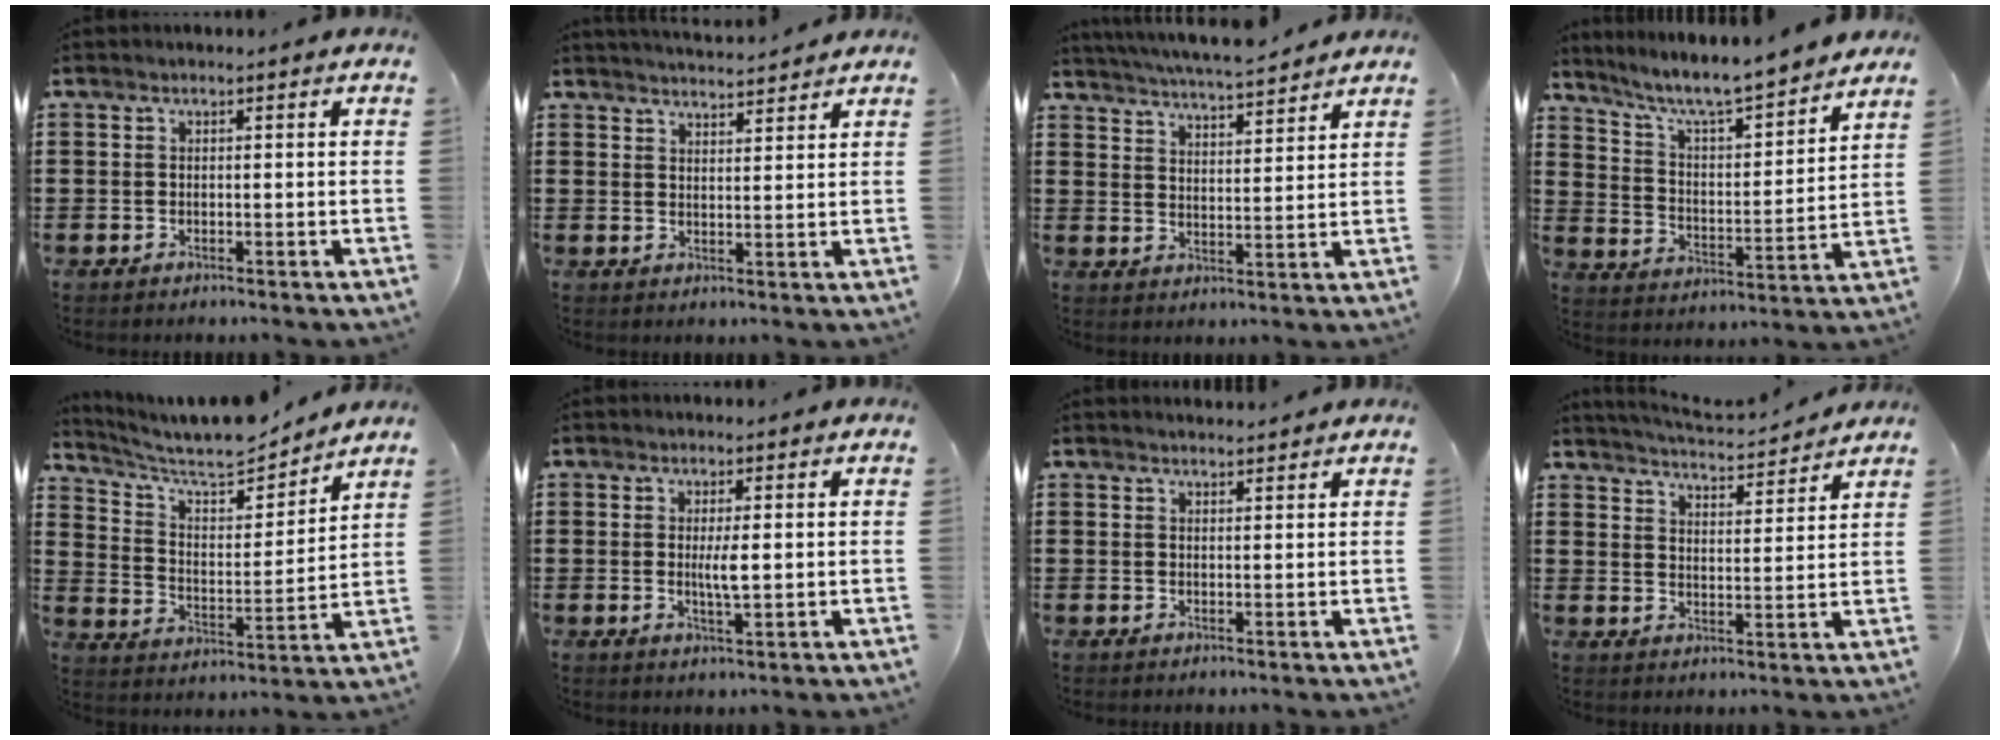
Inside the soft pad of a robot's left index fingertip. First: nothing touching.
{"total": 3.0, "force": [3.0, -0.1, 0.2], "torque": [-0.013, -0.011, 0.054]}
{"total": 4.9, "force": [4.7, -0.1, 1.1], "torque": [-0.042, -0.029, 0.080]}
{"total": 6.7, "force": [6.0, 0.2, 3.0], "torque": [-0.083, -0.047, 0.097]}
{"total": 8.6, "force": [7.8, 1.6, 3.1], "torque": [-0.095, -0.053, 0.135]}
{"total": 3.3, "force": [0.3, 0.5, 3.2], "torque": [-0.061, -0.004, 0.005]}
{"total": 1.3, "force": [1.3, 0.1, 0.1], "torque": [-0.004, 0.002, 0.026]}
{"total": 4.0, "force": [4.0, -0.3, 0.7], "torque": [-0.033, -0.029, 0.065]}